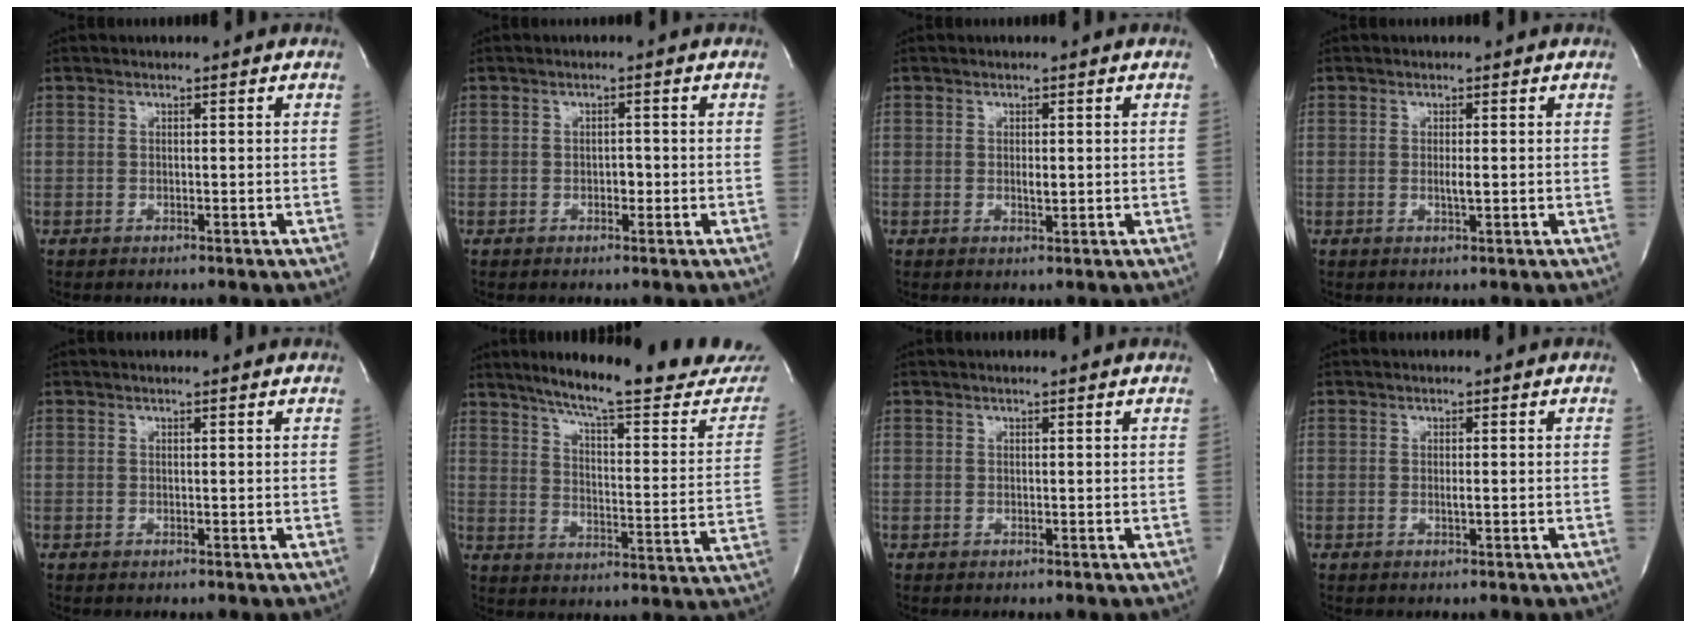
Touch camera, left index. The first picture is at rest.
{"total": 1.2, "force": [-0.4, 0.8, 0.9], "torque": [-0.012, 0.003, -0.007]}
{"total": 1.2, "force": [0.1, 0.4, 1.1], "torque": [-0.020, -0.002, 0.002]}
{"total": 1.3, "force": [0.0, 0.1, 1.3], "torque": [-0.027, -0.003, -0.001]}
{"total": 1.6, "force": [1.5, -0.1, 0.6], "torque": [-0.014, 0.010, 0.016]}
{"total": 24.8, "force": [22.0, 1.9, 11.4], "torque": [-0.164, -0.076, 0.281]}
{"total": 2.0, "force": [1.9, -0.1, 0.7], "torque": [-0.015, 0.012, 0.020]}
{"total": 0.6, "force": [0.0, -0.1, 0.6], "torque": [-0.014, -0.002, -0.001]}